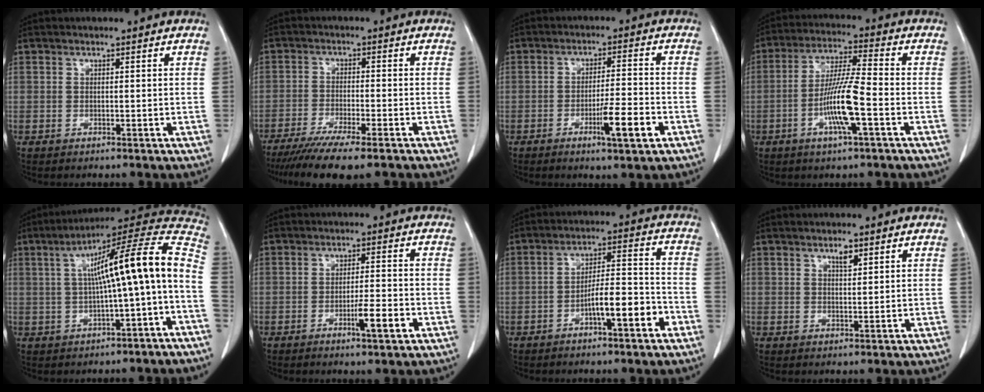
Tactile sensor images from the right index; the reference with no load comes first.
{"total": 11.2, "force": [-8.9, 0.5, 6.7], "torque": [-0.097, -0.025, -0.139]}
{"total": 7.1, "force": [-3.1, 0.3, 6.4], "torque": [-0.102, -0.008, -0.050]}
{"total": 10.2, "force": [-3.1, 0.3, 9.7], "torque": [-0.189, -0.004, -0.063]}
{"total": 16.4, "force": [-0.8, 0.7, 16.3], "torque": [-0.236, 0.047, -0.010]}
{"total": 4.9, "force": [-2.2, 0.2, 4.4], "torque": [-0.070, -0.004, -0.035]}
{"total": 8.5, "force": [-4.2, 1.1, 7.3], "torque": [-0.118, 0.019, -0.065]}
{"total": 1.9, "force": [1.2, 0.6, 1.3], "torque": [-0.023, -0.002, 0.021]}